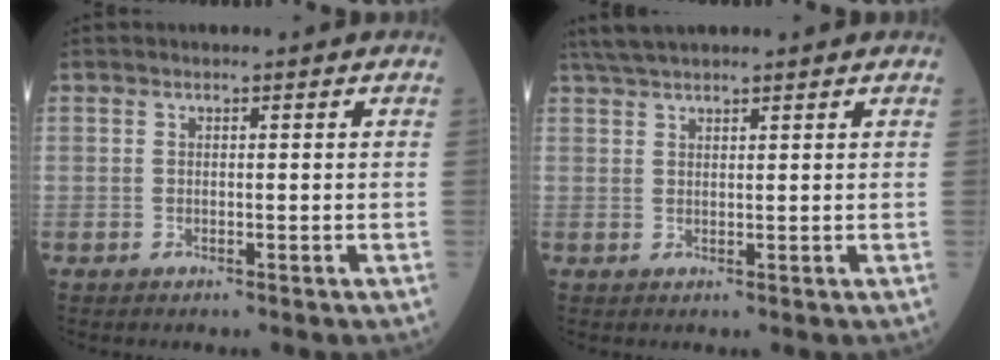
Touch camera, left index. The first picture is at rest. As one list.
[{"total": 4.6, "force": [4.1, 0.1, 2.1], "torque": [-0.041, 0.033, 0.079]}]